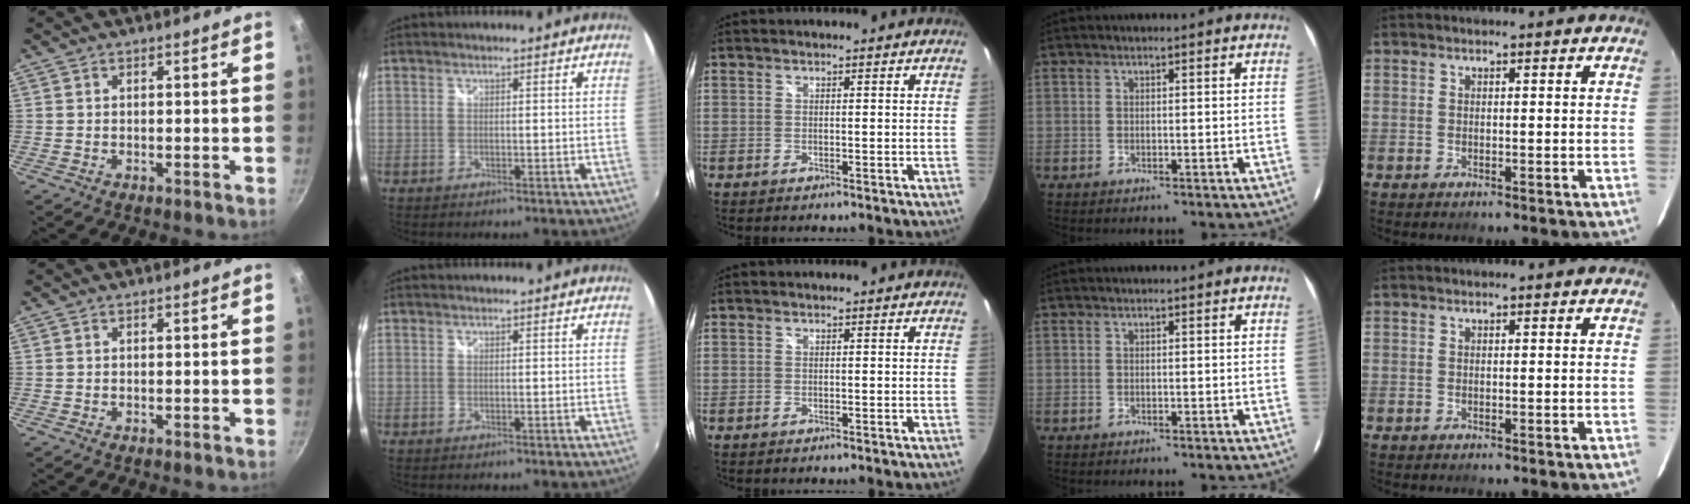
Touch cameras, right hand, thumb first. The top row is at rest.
{}